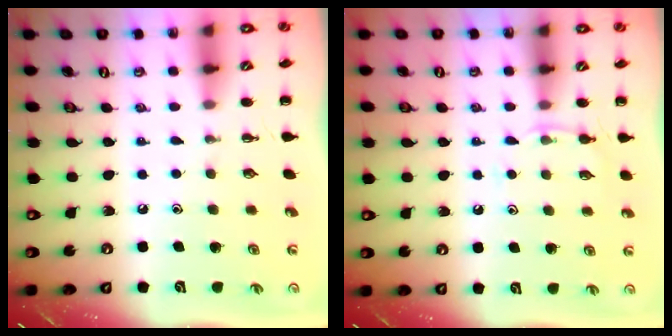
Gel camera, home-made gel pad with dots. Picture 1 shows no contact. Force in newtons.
{"total": 4.8, "press": 4.5, "slide": 1.7}